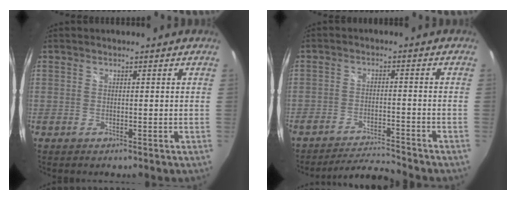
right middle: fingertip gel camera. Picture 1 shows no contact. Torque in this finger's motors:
{"motor_torque": [1.07, -1.07, 0.21, 0.09]}